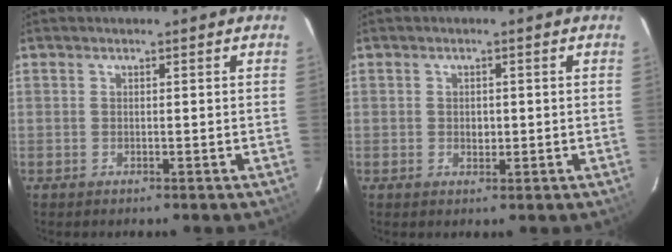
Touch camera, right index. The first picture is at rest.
{"total": 1.6, "force": [-0.1, 1.3, 0.9], "torque": [-0.015, 0.002, -0.001]}